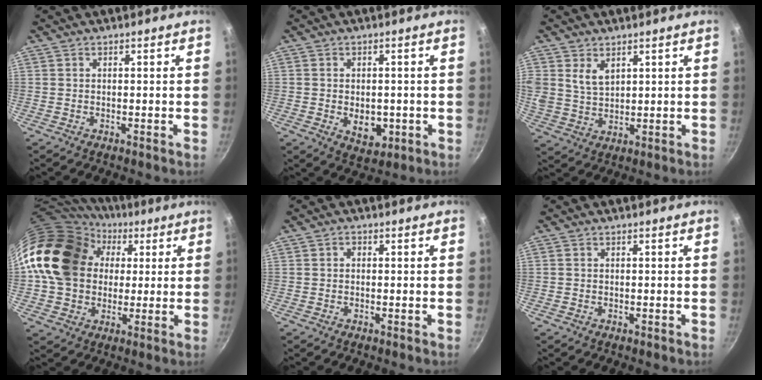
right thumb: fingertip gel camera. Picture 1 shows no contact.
{"total": 5.9, "force": [-1.1, 4.0, 4.2], "torque": [-0.044, -0.004, -0.006]}
{"total": 5.5, "force": [2.6, 3.7, 3.2], "torque": [-0.051, -0.018, 0.054]}
{"total": 21.8, "force": [3.5, 17.7, 12.3], "torque": [-0.205, 0.039, 0.058]}
{"total": 1.0, "force": [0.0, 0.8, 0.5], "torque": [-0.009, 0.006, -0.001]}
{"total": 0.0}